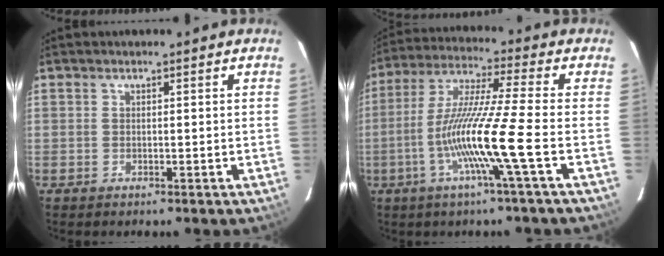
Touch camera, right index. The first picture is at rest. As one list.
[{"total": 13.8, "force": [-4.8, -1.9, 12.8], "torque": [-0.244, -0.007, -0.096]}]